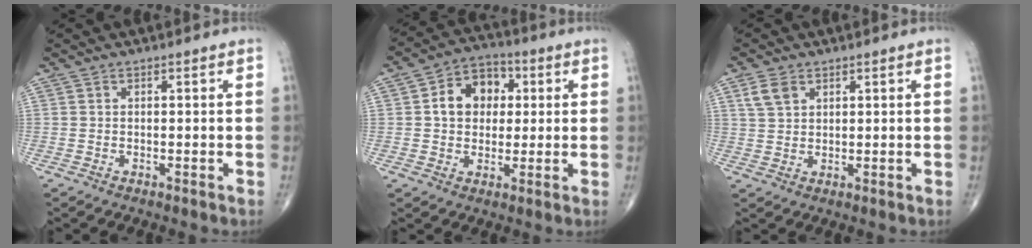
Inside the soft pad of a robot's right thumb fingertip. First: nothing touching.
{"total": 9.9, "force": [1.7, 7.6, 6.1], "torque": [-0.061, 0.015, 0.018]}
{"total": 4.0, "force": [2.1, 2.6, 2.2], "torque": [-0.038, -0.002, 0.046]}